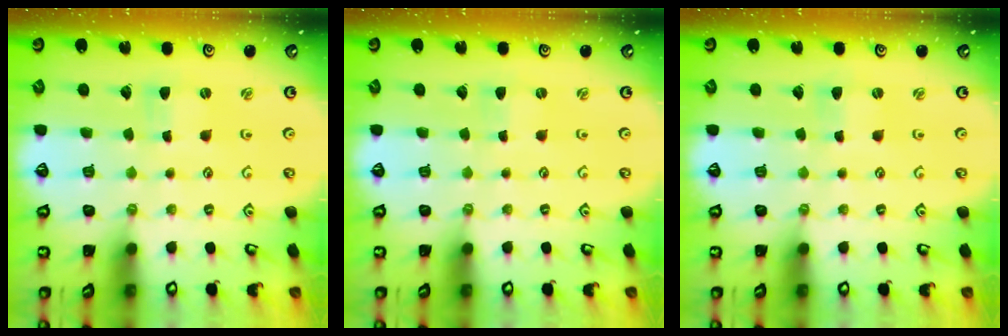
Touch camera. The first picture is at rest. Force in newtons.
{"total": 0.0}
{"total": 0.0}